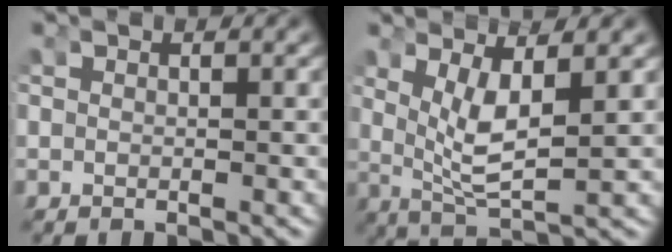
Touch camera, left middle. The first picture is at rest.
{"total": 5.7, "force": [1.3, 2.7, 4.8], "torque": [-0.102, -0.015, 0.028]}